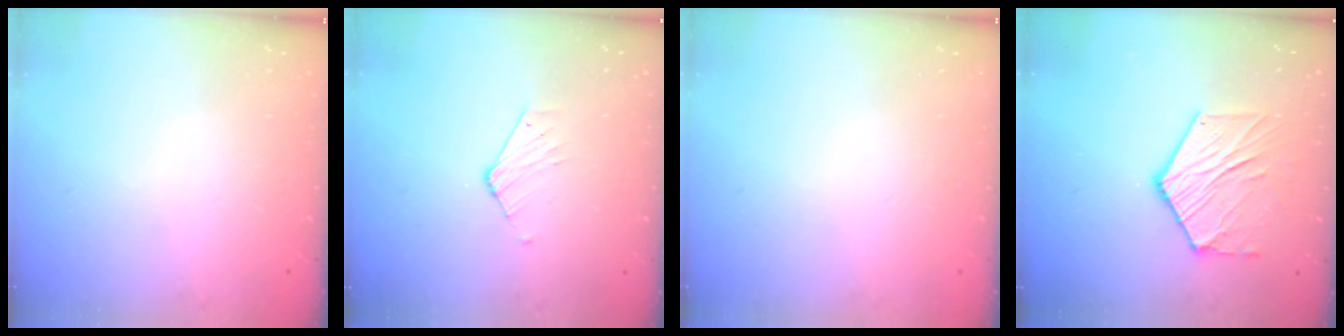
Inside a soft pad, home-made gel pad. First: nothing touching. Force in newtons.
{"total": 3.6, "press": 3.6, "slide": 0.4}
{"total": 0.0}
{"total": 12.2, "press": 12.1, "slide": 1.1}